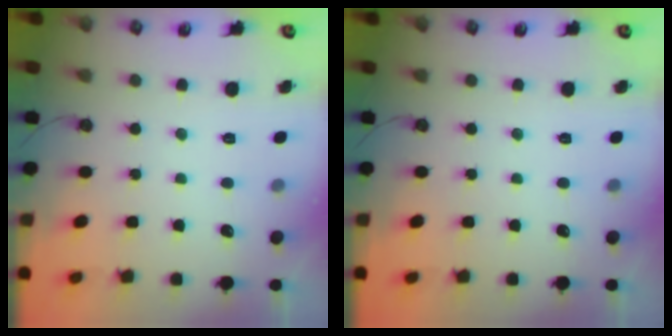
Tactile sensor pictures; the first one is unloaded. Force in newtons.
{"total": 0.0}